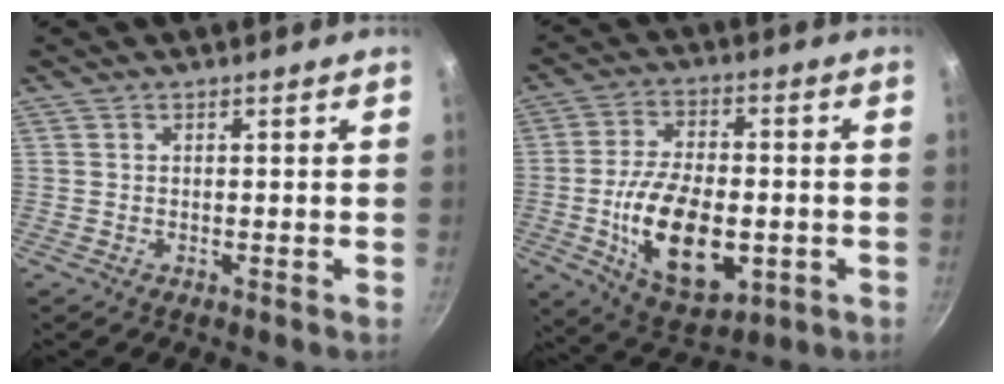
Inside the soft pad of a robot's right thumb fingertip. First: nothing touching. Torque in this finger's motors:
{"motor_torque": [-0.06, 1.18, 0.09, -0.01, 0.45]}